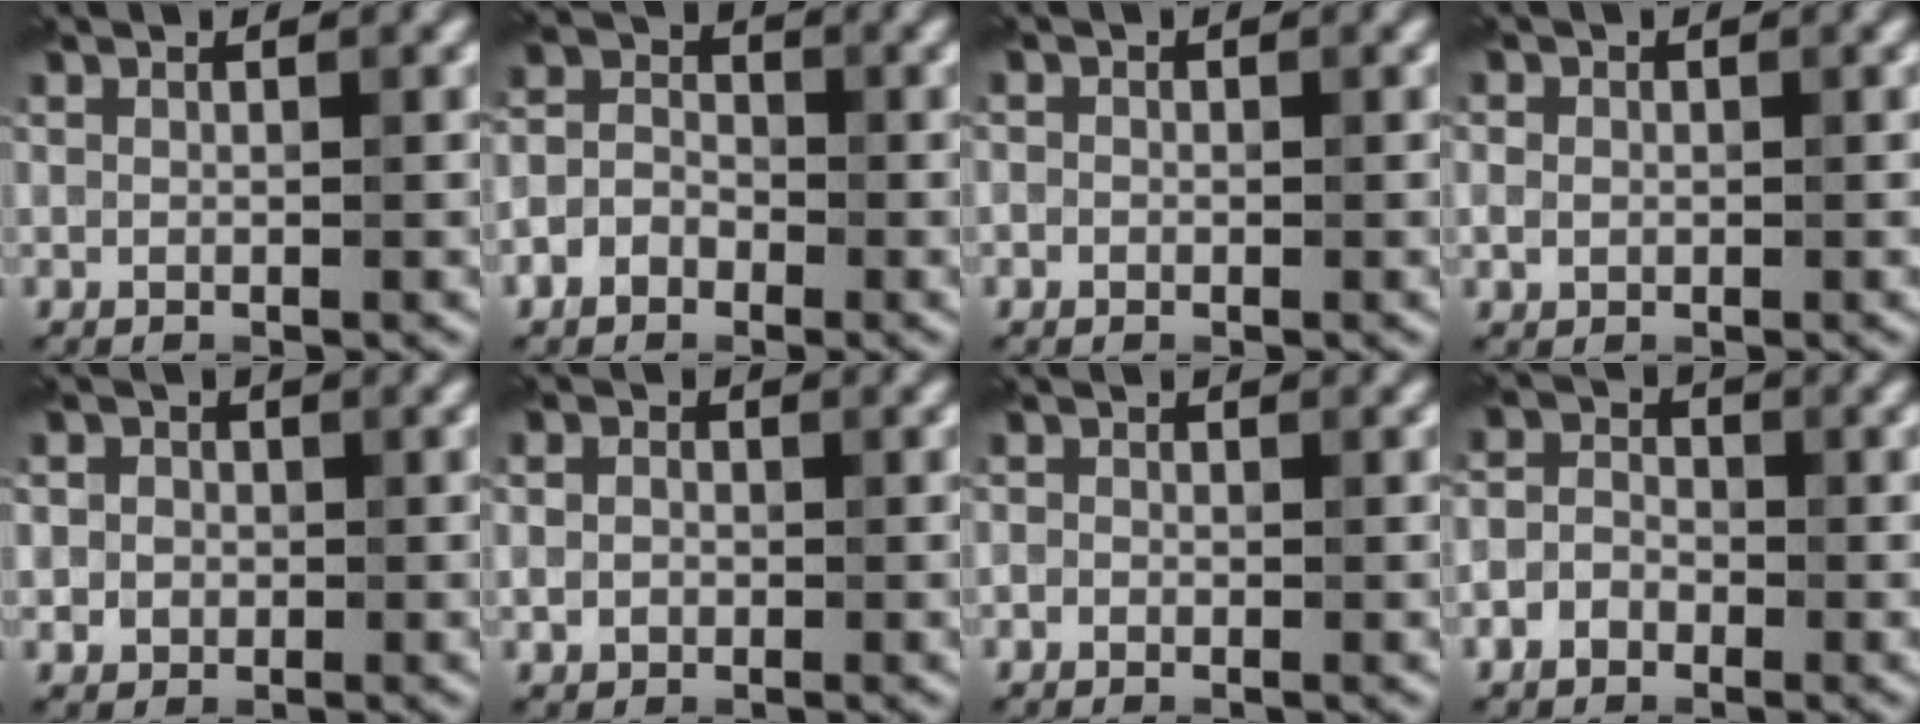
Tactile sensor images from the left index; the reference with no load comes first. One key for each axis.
{"total": 3.2, "fx": -1.4, "fy": 2.5, "fz": 1.5, "tx": -0.021, "ty": 0.005, "tz": -0.036}
{"total": 0.7, "fx": -0.2, "fy": 0.6, "fz": 0.2, "tx": 0.000, "ty": -0.006, "tz": -0.005}
{"total": 1.4, "fx": 0.0, "fy": 1.3, "fz": 0.6, "tx": -0.009, "ty": -0.003, "tz": -0.003}
{"total": 2.7, "fx": 0.4, "fy": 2.5, "fz": 0.9, "tx": 0.006, "ty": 0.009, "tz": -0.013}
{"total": 2.0, "fx": -0.2, "fy": 1.8, "fz": 0.9, "tx": -0.009, "ty": -0.001, "tz": -0.010}
{"total": 1.0, "fx": -0.2, "fy": 0.9, "fz": 0.4, "tx": 0.002, "ty": -0.003, "tz": -0.011}
{"total": 2.9, "fx": -1.3, "fy": 2.2, "fz": 1.3, "tx": -0.016, "ty": 0.004, "tz": -0.033}